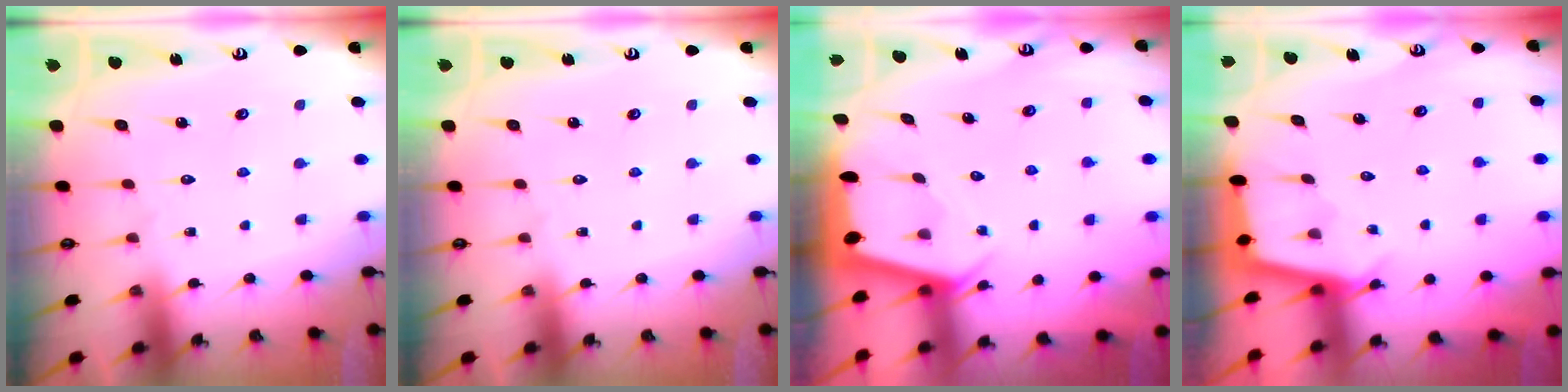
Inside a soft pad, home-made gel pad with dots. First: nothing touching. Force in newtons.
{"total": 0.0}
{"total": 2.4, "press": 2.4, "slide": 0.3}
{"total": 3.0, "press": 2.9, "slide": 0.3}